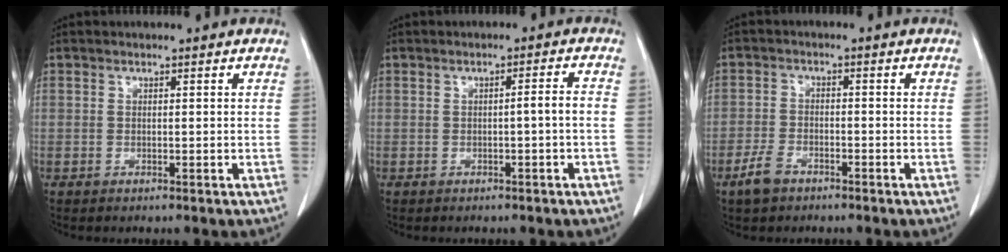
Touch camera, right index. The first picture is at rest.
{"total": 2.1, "force": [-0.6, -0.3, 2.0], "torque": [-0.028, 0.003, -0.009]}
{"total": 4.0, "force": [-2.8, 2.0, 2.0], "torque": [-0.049, -0.001, -0.047]}